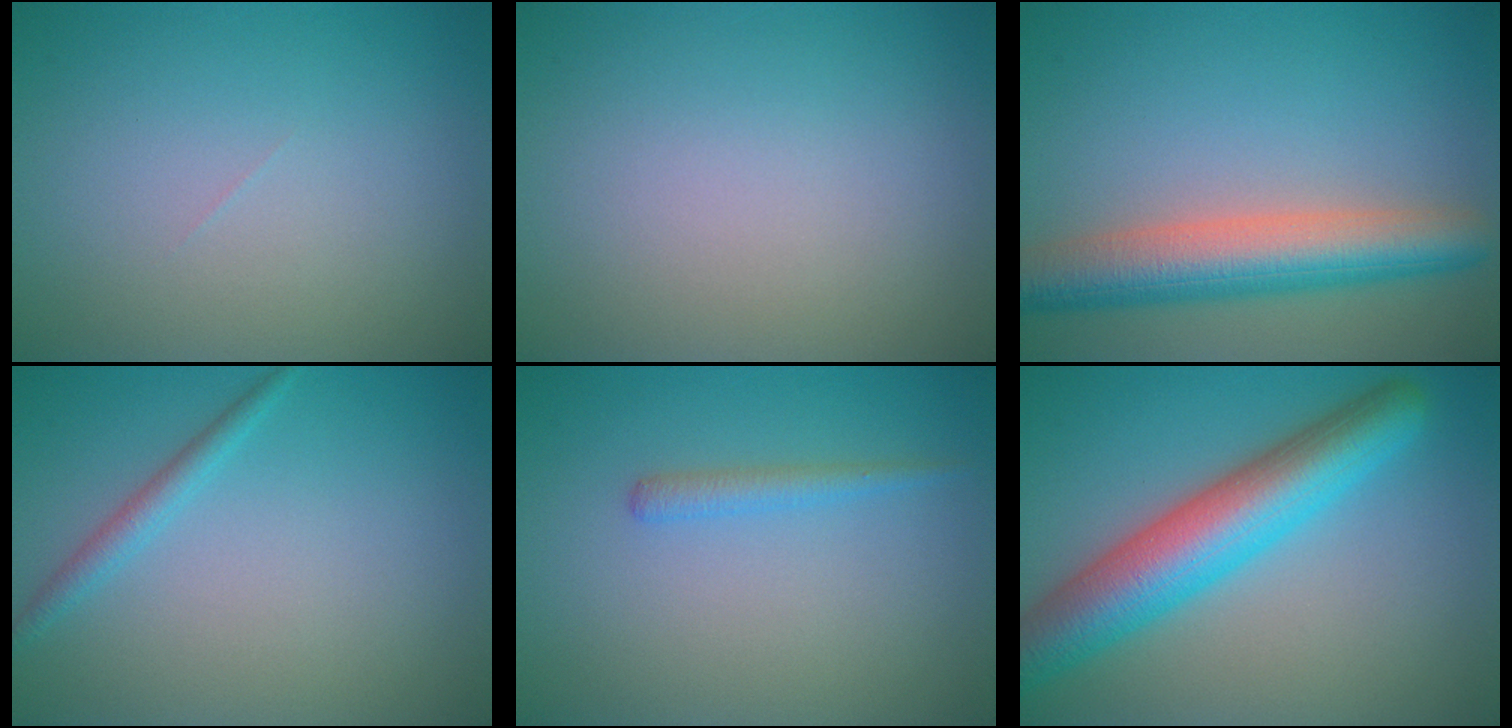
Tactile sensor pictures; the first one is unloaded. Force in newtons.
{"total": 0.0}
{"total": 7.1, "press": 7.1, "slide": 0.4}
{"total": 1.5, "press": 1.5, "slide": 0.1}
{"total": 1.3, "press": 1.3, "slide": 0.1}
{"total": 8.3, "press": 8.3, "slide": 0.2}